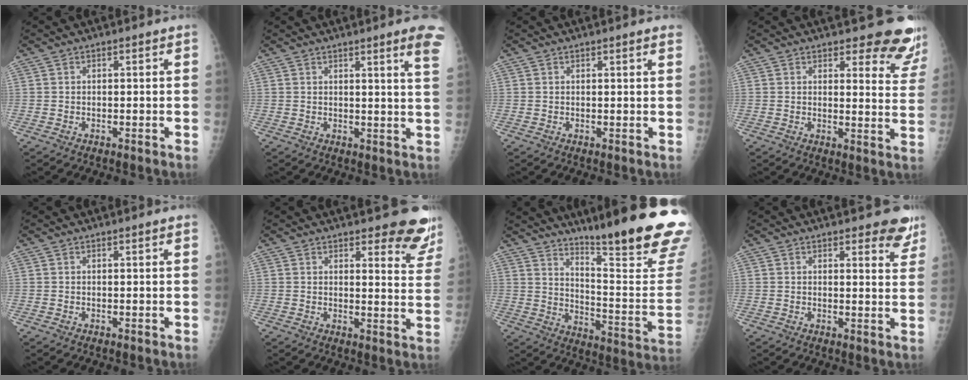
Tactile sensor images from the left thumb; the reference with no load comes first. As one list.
[{"total": 6.6, "force": [4.3, -0.3, 5.1], "torque": [-0.059, -0.022, 0.042]}, {"total": 1.9, "force": [1.4, -0.1, 1.2], "torque": [-0.013, 0.000, 0.017]}, {"total": 11.0, "force": [9.7, 3.0, 4.1], "torque": [-0.007, -0.073, 0.091]}, {"total": 1.0, "force": [0.7, -0.1, 0.7], "torque": [-0.011, 0.001, 0.012]}, {"total": 10.1, "force": [8.0, 2.9, 5.4], "torque": [-0.025, -0.051, 0.080]}, {"total": 27.9, "force": [20.6, 2.9, 18.5], "torque": [-0.226, -0.152, 0.283]}, {"total": 5.9, "force": [4.5, 1.9, 3.3], "torque": [-0.012, -0.026, 0.046]}]